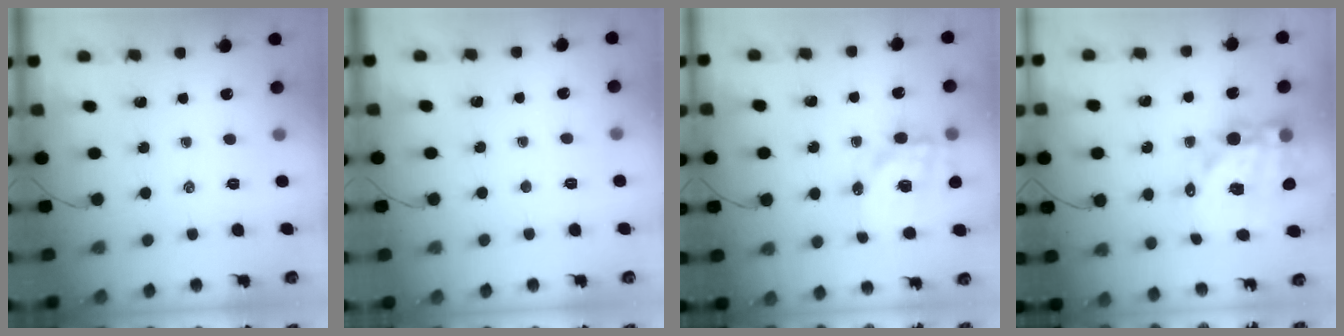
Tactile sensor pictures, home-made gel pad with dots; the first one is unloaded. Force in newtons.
{"total": 1.8, "press": 1.7, "slide": 0.5}
{"total": 14.4, "press": 14.0, "slide": 3.4}
{"total": 18.1, "press": 17.6, "slide": 4.1}